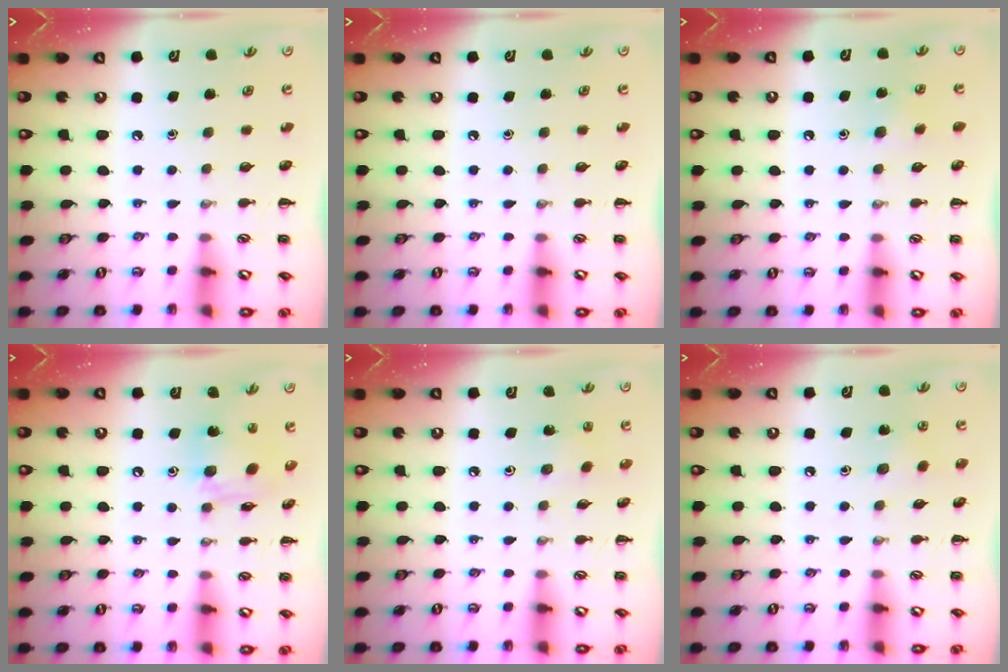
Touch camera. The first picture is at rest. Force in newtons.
{"total": 0.0}
{"total": 6.4, "press": 6.1, "slide": 2.0}
{"total": 9.8, "press": 9.7, "slide": 0.7}
{"total": 2.7, "press": 2.6, "slide": 0.8}
{"total": 6.1, "press": 5.9, "slide": 1.7}